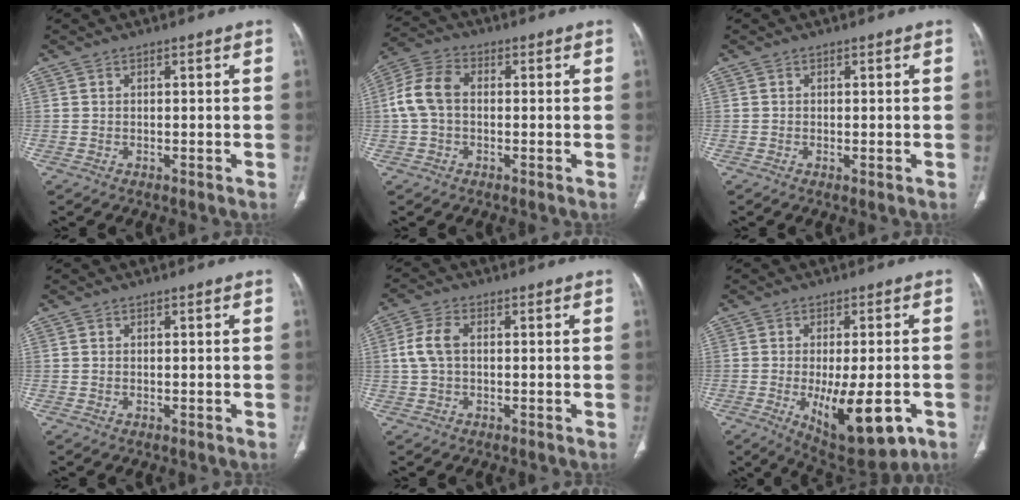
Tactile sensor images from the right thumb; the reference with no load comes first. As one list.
[{"total": 7.7, "force": [0.0, 5.3, 5.6], "torque": [-0.118, 0.026, -0.006]}, {"total": 0.6, "force": [-0.1, 0.2, 0.6], "torque": [-0.015, -0.004, -0.002]}, {"total": 0.0}, {"total": 5.1, "force": [0.4, 3.1, 4.1], "torque": [-0.099, 0.015, 0.006]}, {"total": 14.7, "force": [-4.6, 5.6, 12.8], "torque": [-0.191, -0.013, -0.050]}]